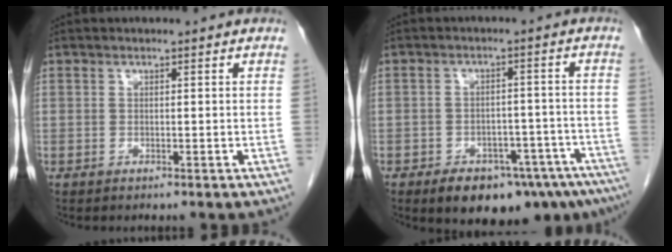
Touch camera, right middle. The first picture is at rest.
{"total": 14.4, "force": [-10.3, 6.3, 7.7], "torque": [-0.056, 0.017, -0.130]}